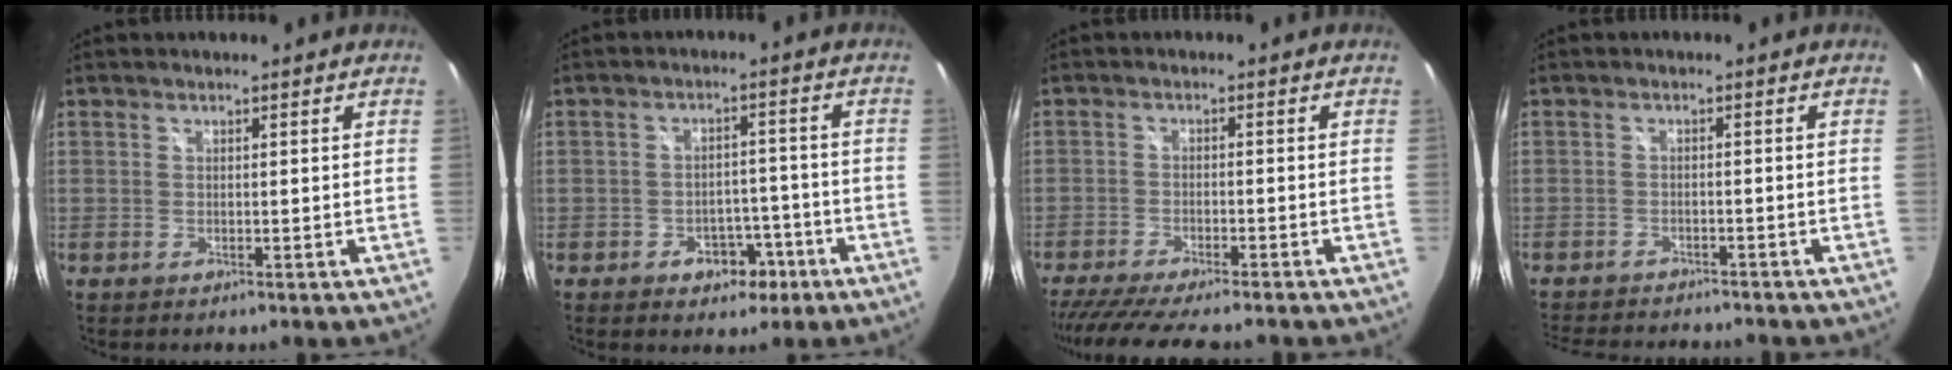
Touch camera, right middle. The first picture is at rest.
{"total": 5.6, "force": [-3.3, 3.8, 2.5], "torque": [-0.051, 0.012, -0.033]}
{"total": 13.0, "force": [-11.2, 1.9, 6.3], "torque": [-0.138, -0.031, -0.178]}
{"total": 9.6, "force": [-8.7, 2.6, 3.2], "torque": [-0.081, -0.011, -0.133]}